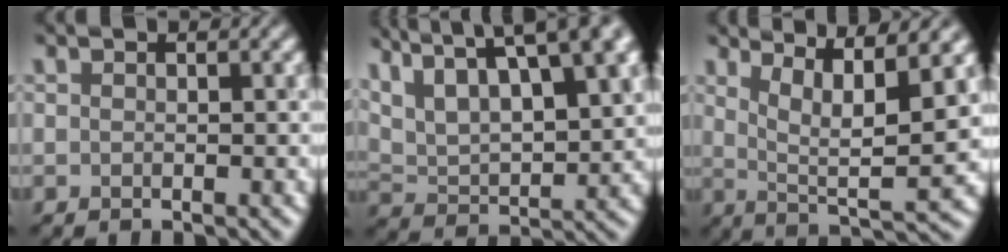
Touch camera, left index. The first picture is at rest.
{"total": 13.2, "force": [8.2, 5.0, 9.1], "torque": [-0.192, 0.023, 0.153]}
{"total": 7.0, "force": [3.0, 0.3, 6.3], "torque": [-0.118, -0.005, 0.095]}